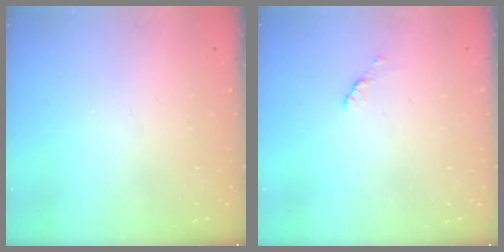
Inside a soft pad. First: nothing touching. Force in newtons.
{"total": 2.8, "press": 2.7, "slide": 0.4}